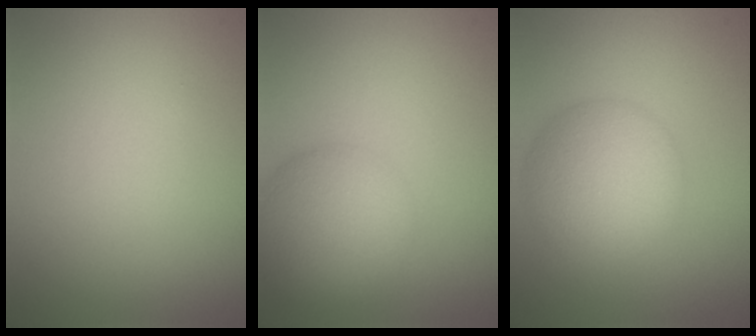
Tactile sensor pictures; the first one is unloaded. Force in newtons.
{"total": 6.7, "press": 6.7, "slide": 0.5}
{"total": 6.8, "press": 6.8, "slide": 0.3}